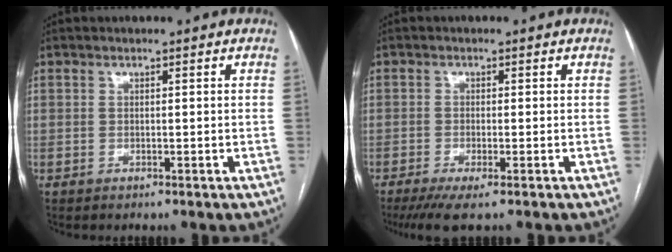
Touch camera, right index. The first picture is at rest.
{"total": 4.5, "force": [-3.0, 0.4, 3.3], "torque": [-0.053, -0.011, -0.051]}